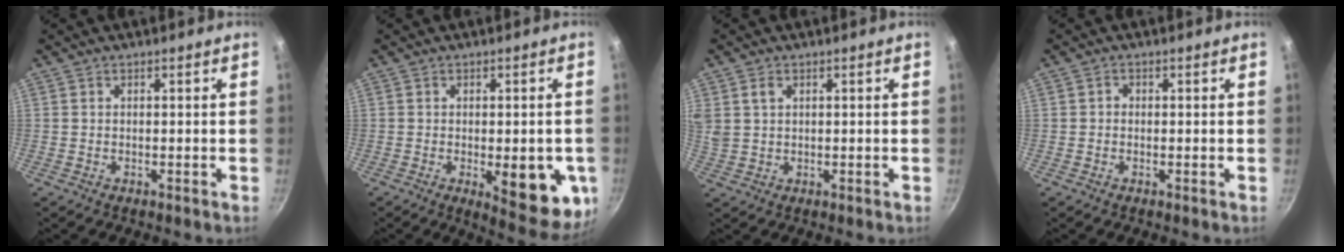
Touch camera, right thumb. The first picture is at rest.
{"total": 13.4, "force": [-3.2, 5.2, 11.9], "torque": [-0.114, -0.010, -0.033]}
{"total": 5.2, "force": [2.0, 3.9, 2.8], "torque": [-0.049, 0.004, 0.043]}
{"total": 0.9, "force": [-0.2, 0.8, 0.3], "torque": [-0.004, 0.004, -0.005]}